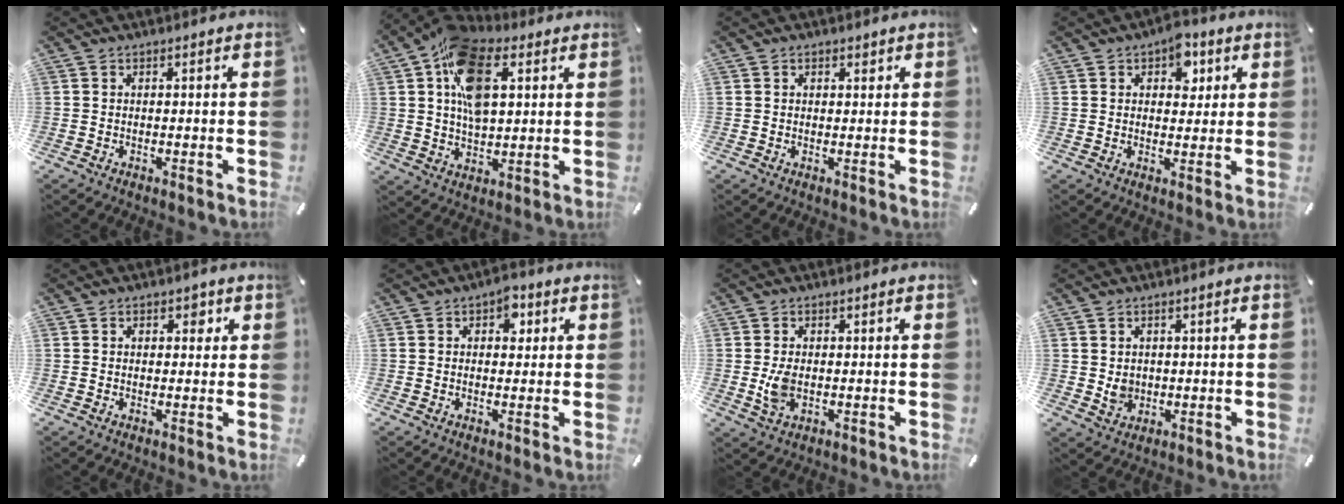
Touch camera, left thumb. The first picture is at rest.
{"total": 15.4, "force": [5.0, 9.2, 11.3], "torque": [-0.209, -0.002, 0.086]}
{"total": 1.1, "force": [0.5, 0.8, 0.5], "torque": [-0.003, 0.002, 0.006]}
{"total": 6.8, "force": [2.9, 4.4, 4.2], "torque": [-0.035, -0.007, 0.042]}
{"total": 2.6, "force": [0.9, 1.9, 1.5], "torque": [-0.010, -0.001, 0.006]}
{"total": 4.2, "force": [1.5, 2.7, 2.8], "torque": [-0.020, -0.007, 0.015]}
{"total": 4.8, "force": [-0.2, 3.0, 3.7], "torque": [-0.072, -0.009, -0.010]}
{"total": 3.5, "force": [0.5, 3.2, 1.2], "torque": [-0.015, -0.005, 0.006]}